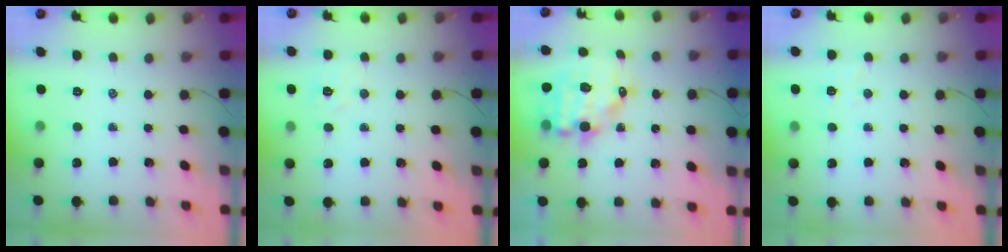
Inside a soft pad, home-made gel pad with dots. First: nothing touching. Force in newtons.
{"total": 5.9, "press": 5.7, "slide": 1.5}
{"total": 10.9, "press": 10.6, "slide": 2.6}
{"total": 3.8, "press": 3.7, "slide": 0.5}